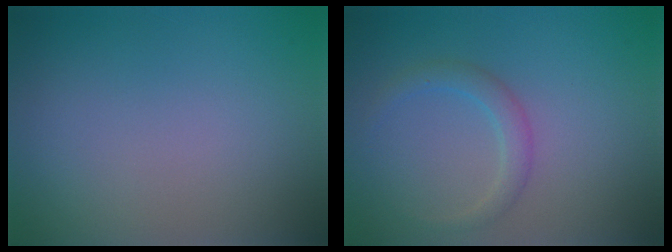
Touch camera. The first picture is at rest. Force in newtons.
{"total": 1.9, "press": 1.9, "slide": 0.2}